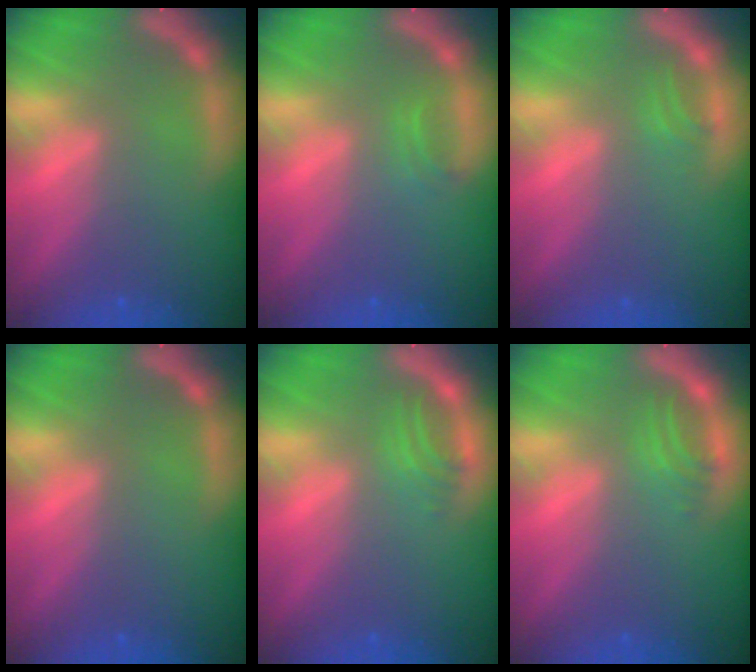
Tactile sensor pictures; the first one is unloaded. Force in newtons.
{"total": 0.9}
{"total": 0.9}
{"total": 0.0}
{"total": 2.0}
{"total": 2.0}